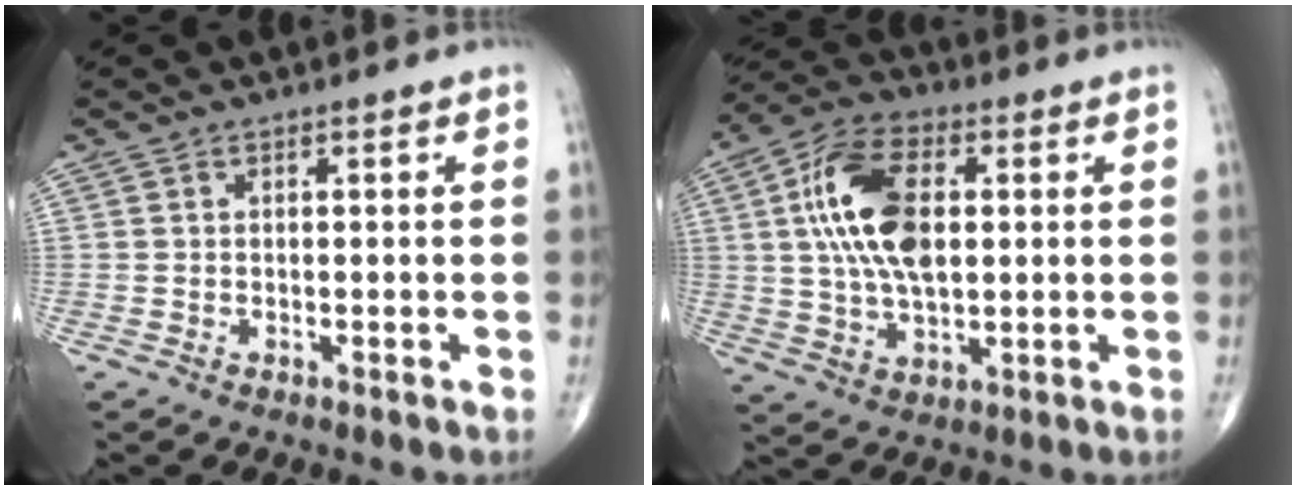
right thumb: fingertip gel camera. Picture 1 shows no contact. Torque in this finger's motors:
{"motor_torque": [2.44, 2.56, 1.68, 0.15, 0.19]}